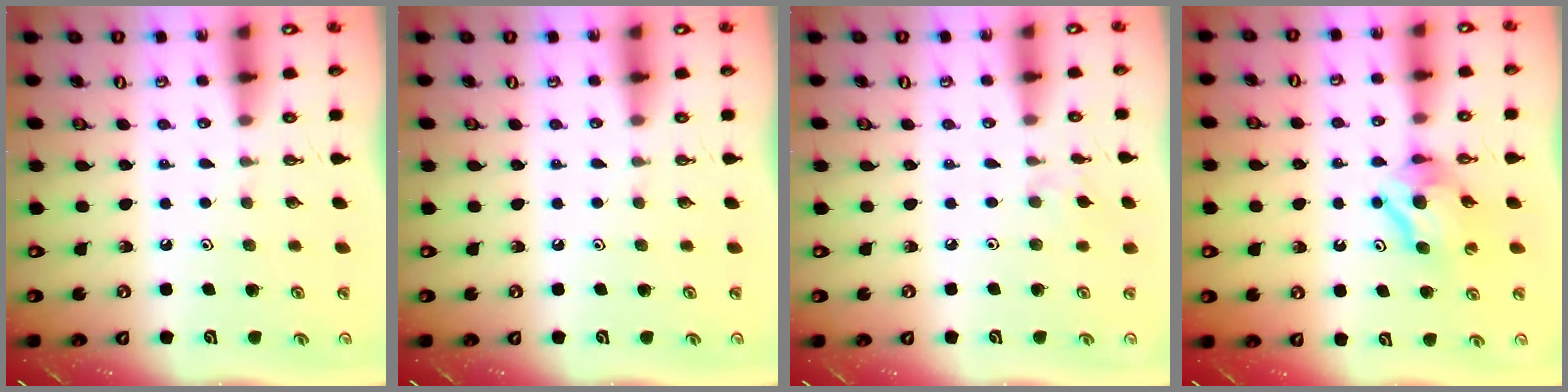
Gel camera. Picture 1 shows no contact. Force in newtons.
{"total": 0.0}
{"total": 2.4, "press": 2.4, "slide": 0.4}
{"total": 7.8, "press": 7.8, "slide": 0.6}